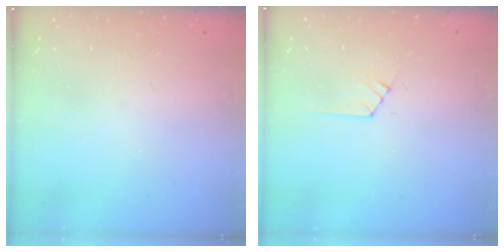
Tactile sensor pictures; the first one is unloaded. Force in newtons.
{"total": 7.1, "press": 7.0, "slide": 0.7}